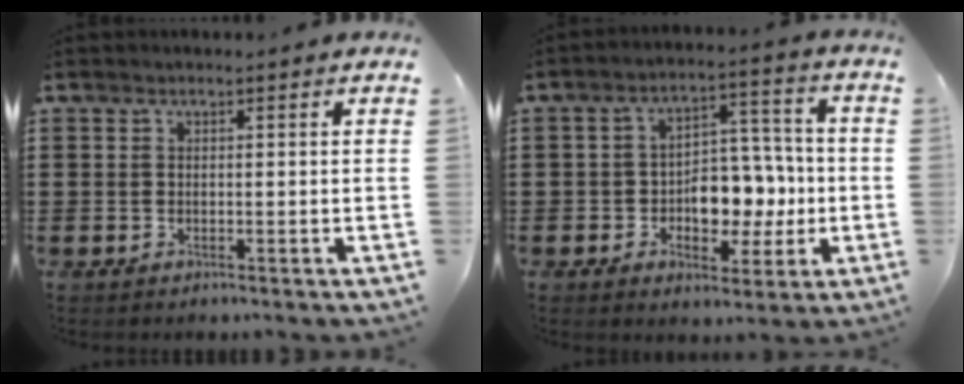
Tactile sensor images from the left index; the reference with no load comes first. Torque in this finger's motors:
{"motor_torque": [1.58, 0.56, 0.57, 0.14]}